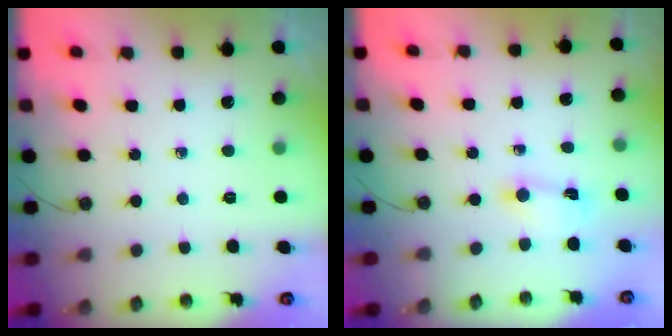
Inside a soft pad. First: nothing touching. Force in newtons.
{"total": 2.0, "press": 2.0, "slide": 0.2}